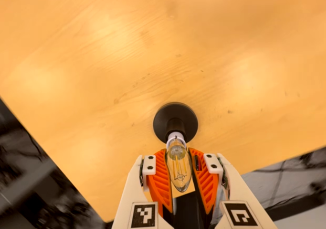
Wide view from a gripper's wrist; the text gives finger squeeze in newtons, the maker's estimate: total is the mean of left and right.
{"total": 19.5, "left": 20.2, "right": 18.8}